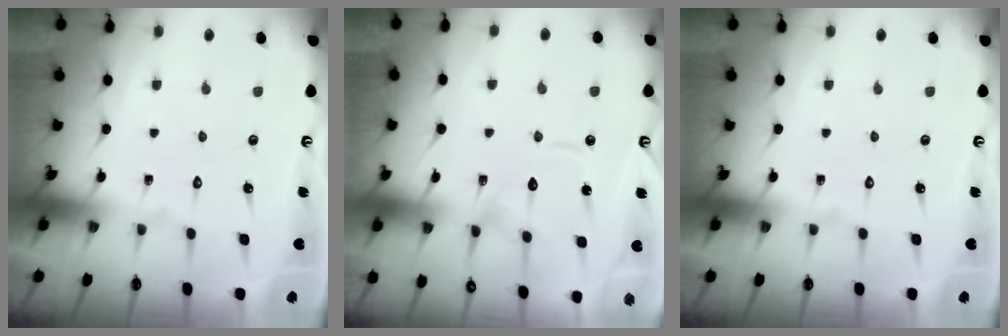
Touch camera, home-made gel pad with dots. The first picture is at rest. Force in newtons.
{"total": 12.6, "press": 12.5, "slide": 1.3}
{"total": 0.0}